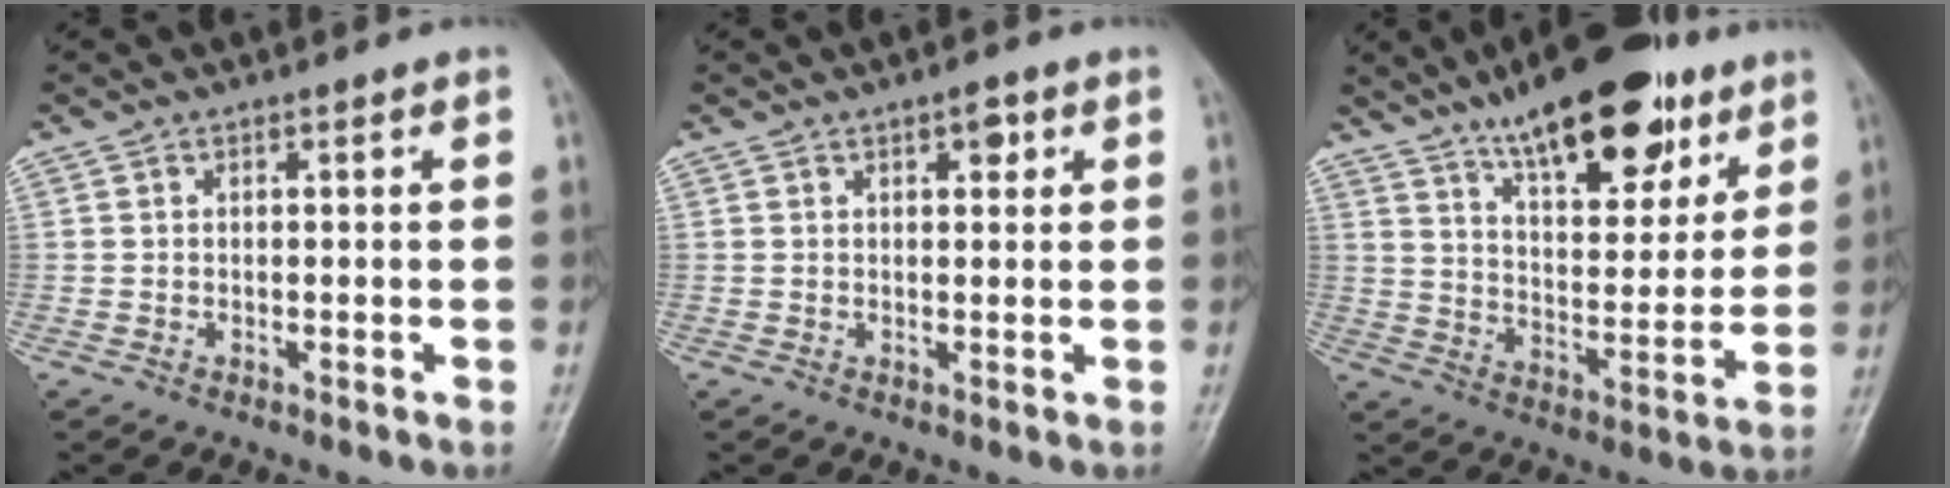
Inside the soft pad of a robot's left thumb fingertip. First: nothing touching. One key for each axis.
{"total": 2.5, "fx": 1.2, "fy": 1.2, "fz": 1.8, "tx": -0.017, "ty": -0.002, "tz": 0.016}
{"total": 20.6, "fx": 13.2, "fy": 8.0, "fz": 13.6, "tx": -0.166, "ty": -0.052, "tz": 0.213}